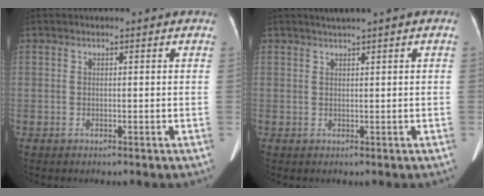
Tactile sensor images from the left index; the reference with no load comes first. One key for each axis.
{"total": 1.1, "fx": 0.8, "fy": 0.0, "fz": 0.7, "tx": -0.011, "ty": 0.013, "tz": 0.018}